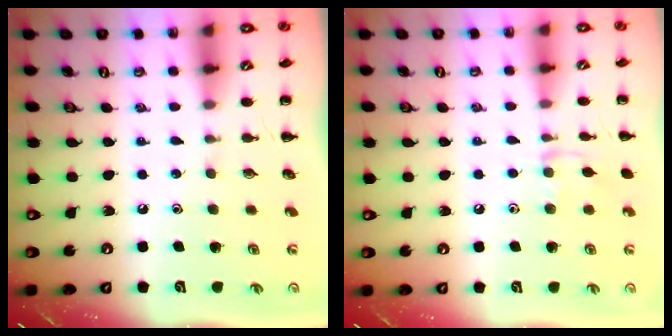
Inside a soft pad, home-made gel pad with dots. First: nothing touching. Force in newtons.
{"total": 7.5, "press": 7.3, "slide": 1.8}